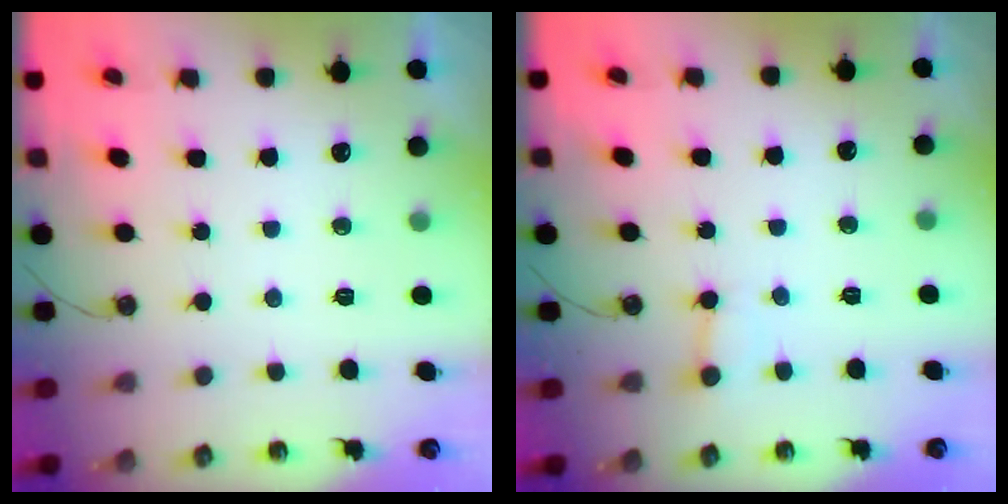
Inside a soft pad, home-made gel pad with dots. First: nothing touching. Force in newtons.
{"total": 3.1, "press": 3.1, "slide": 0.2}